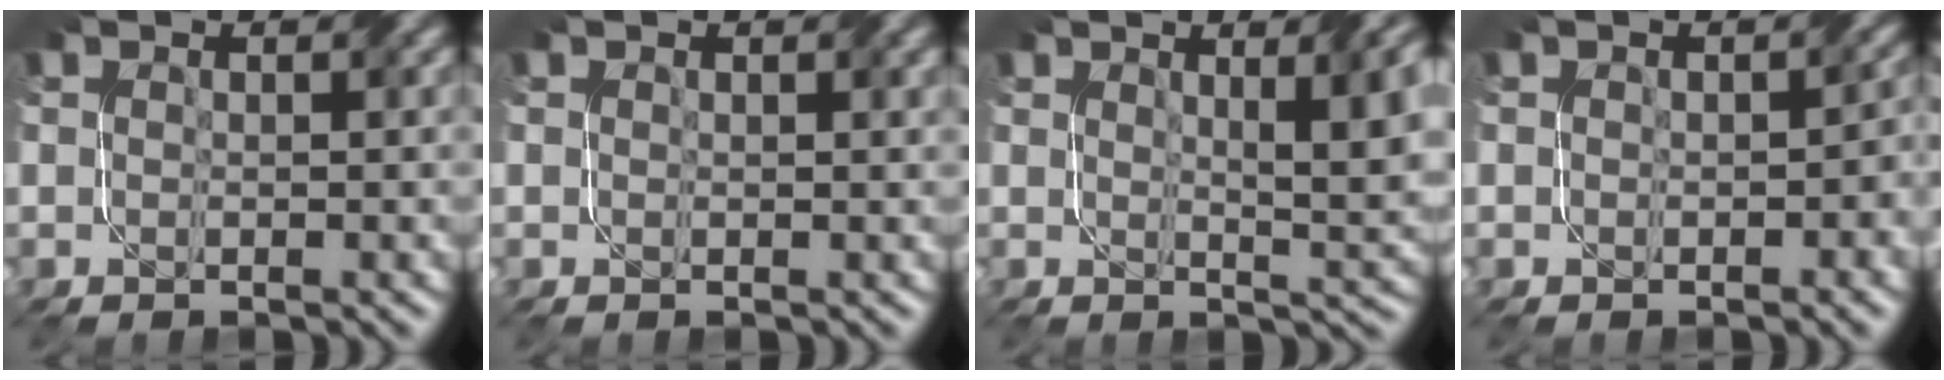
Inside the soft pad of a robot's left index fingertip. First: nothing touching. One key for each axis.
{"total": 0.6, "fx": 0.5, "fy": 0.0, "fz": 0.3, "tx": -0.003, "ty": 0.000, "tz": 0.009}
{"total": 6.8, "fx": 2.5, "fy": 2.0, "fz": 6.1, "tx": -0.063, "ty": 0.003, "tz": 0.042}
{"total": 1.7, "fx": -0.1, "fy": 1.0, "fz": 1.4, "tx": -0.017, "ty": 0.001, "tz": -0.001}